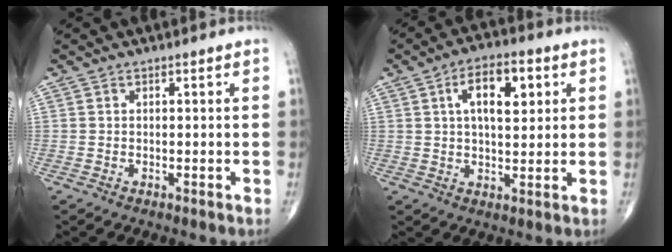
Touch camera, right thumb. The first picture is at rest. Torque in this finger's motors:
{"motor_torque": [0.05, 0.05, 0.78, 0.24, 0.25]}